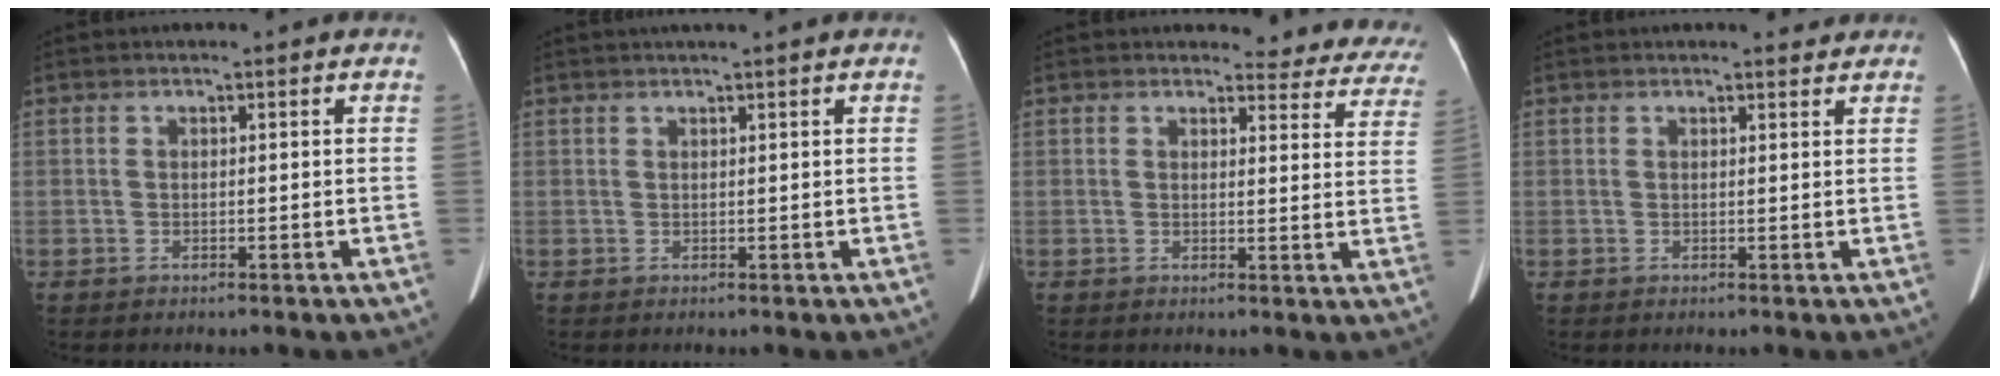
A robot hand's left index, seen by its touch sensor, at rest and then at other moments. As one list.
[{"total": 2.9, "force": [2.4, -0.2, 1.6], "torque": [-0.015, 0.027, 0.035]}, {"total": 11.9, "force": [11.3, 3.3, 1.1], "torque": [0.034, -0.056, 0.083]}, {"total": 2.4, "force": [2.2, 0.6, 0.7], "torque": [-0.008, 0.002, 0.024]}]